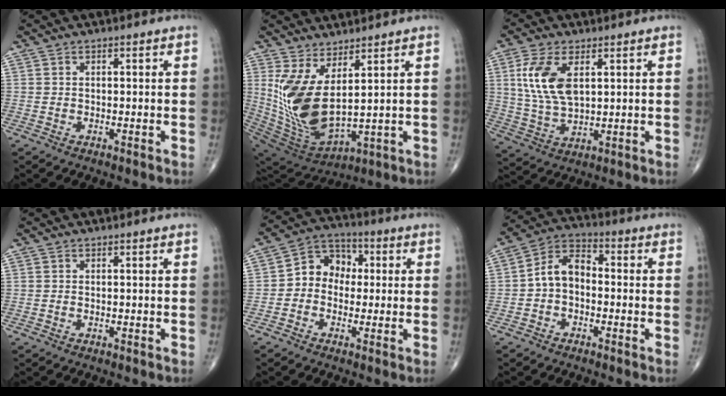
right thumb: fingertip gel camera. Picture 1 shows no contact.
{"total": 14.7, "force": [4.1, 5.8, 12.9], "torque": [-0.266, -0.047, 0.104]}
{"total": 11.0, "force": [3.3, 5.6, 8.9], "torque": [-0.182, -0.010, 0.070]}
{"total": 0.0}
{"total": 8.3, "force": [-0.2, 6.9, 4.6], "torque": [-0.042, 0.033, -0.020]}
{"total": 7.7, "force": [-1.1, 5.3, 5.4], "torque": [-0.081, 0.032, -0.038]}